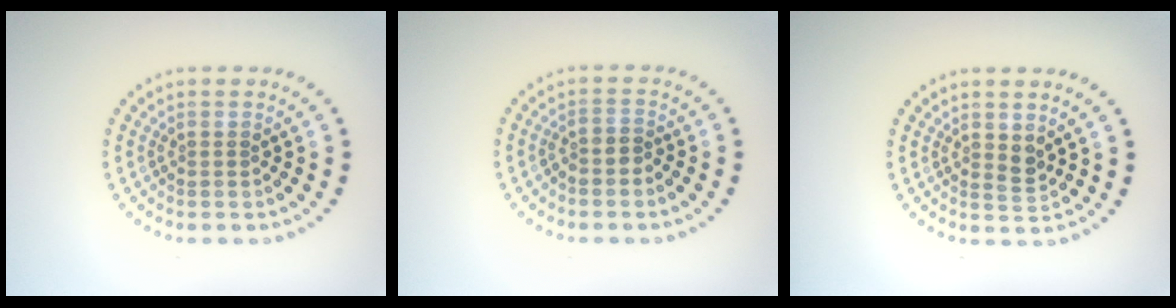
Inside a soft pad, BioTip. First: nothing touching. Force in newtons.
{"total": 1.3, "press": 1.0, "slide": 0.9}
{"total": 1.2, "press": 1.0, "slide": 0.6}